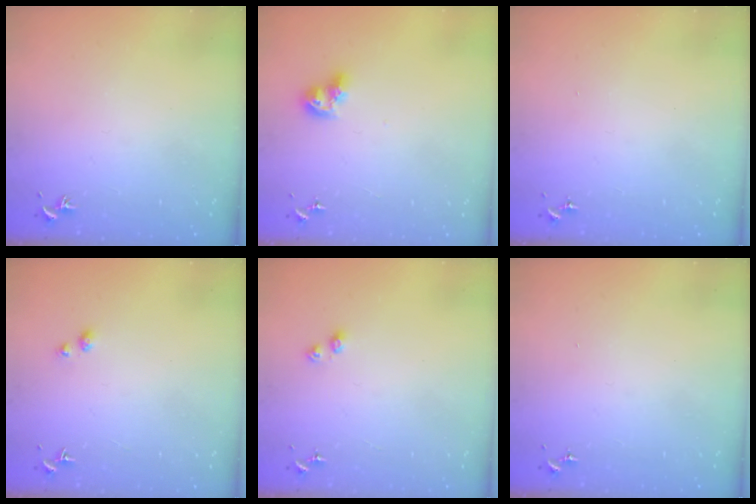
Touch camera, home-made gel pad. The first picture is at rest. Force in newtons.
{"total": 8.6, "press": 8.6, "slide": 0.7}
{"total": 0.0}
{"total": 2.8, "press": 2.8, "slide": 0.3}
{"total": 4.3, "press": 4.3, "slide": 0.5}
{"total": 0.0}